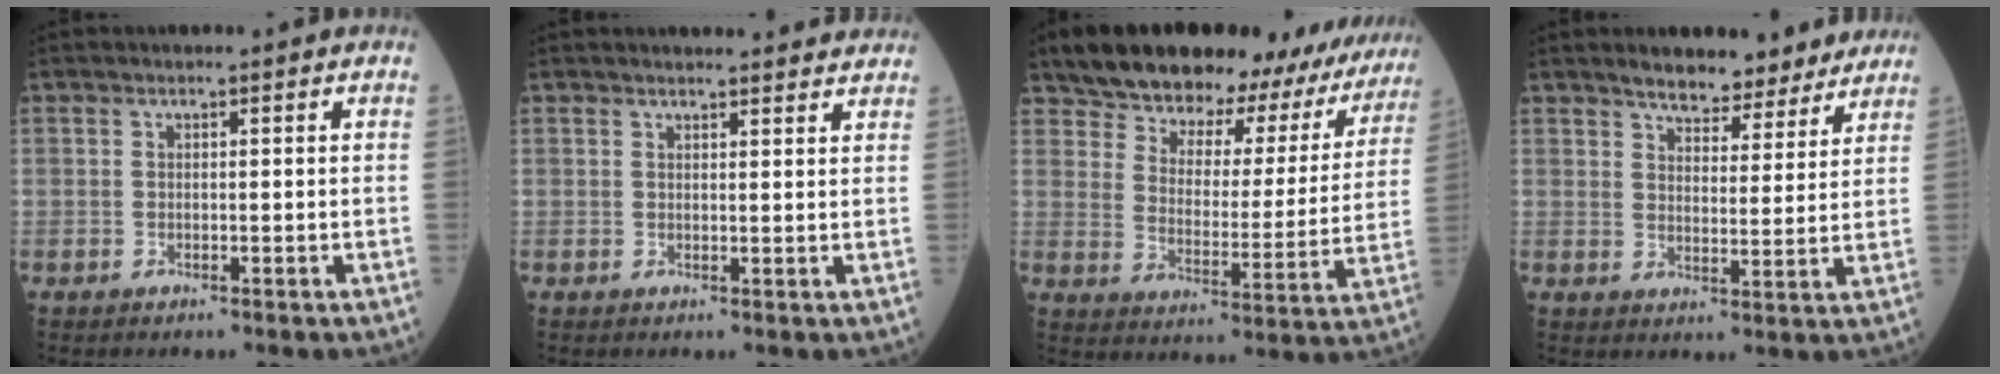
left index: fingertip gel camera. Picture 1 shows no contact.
{"total": 7.9, "force": [7.5, 1.4, 2.0], "torque": [-0.016, 0.011, 0.073]}
{"total": 22.1, "force": [19.3, 8.6, 6.3], "torque": [-0.077, -0.009, 0.227]}
{"total": 9.3, "force": [8.3, 3.0, 3.0], "torque": [-0.029, 0.005, 0.110]}